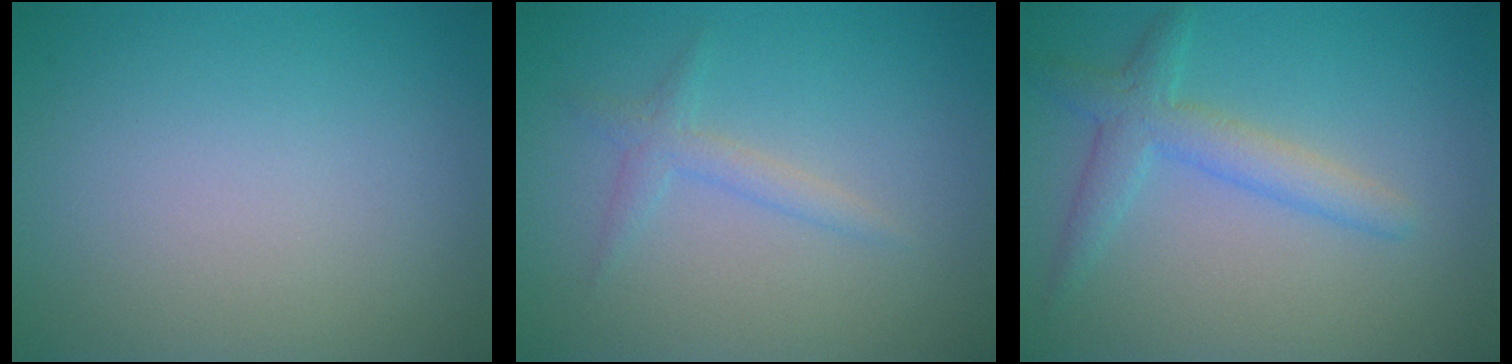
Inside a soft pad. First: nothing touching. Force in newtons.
{"total": 1.5, "press": 1.5, "slide": 0.1}
{"total": 2.1, "press": 2.1, "slide": 0.1}